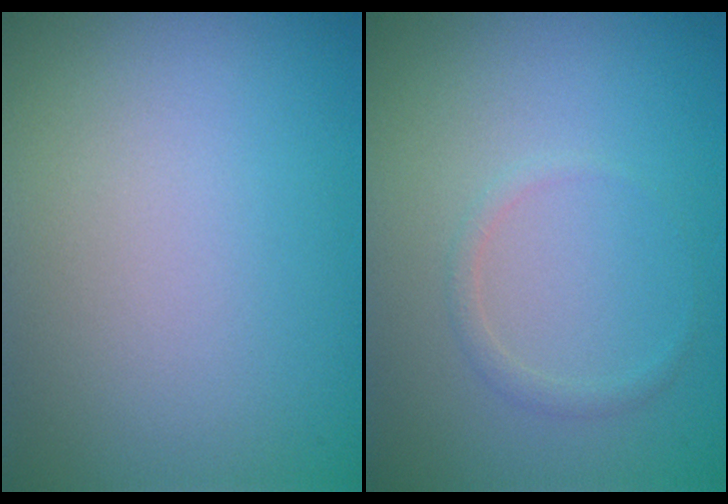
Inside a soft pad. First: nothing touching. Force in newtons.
{"total": 0.9, "press": 0.9, "slide": 0.1}